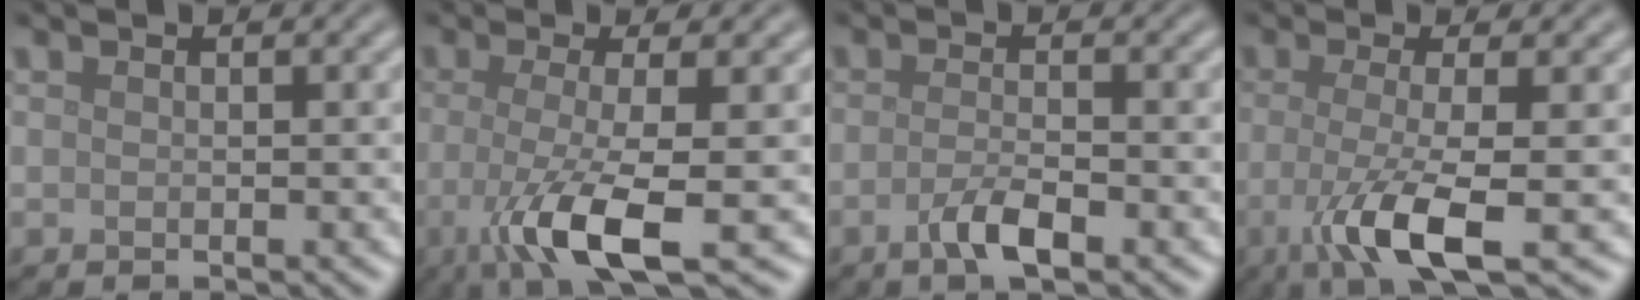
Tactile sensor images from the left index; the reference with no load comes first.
{"total": 6.9, "force": [-2.1, 1.6, 6.4], "torque": [-0.116, -0.012, -0.047]}
{"total": 2.6, "force": [-1.4, 0.7, 2.1], "torque": [-0.044, 0.001, -0.030]}
{"total": 6.2, "force": [-1.8, 1.4, 5.7], "torque": [-0.108, -0.012, -0.041]}